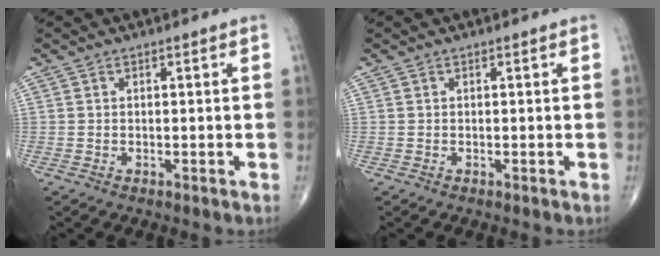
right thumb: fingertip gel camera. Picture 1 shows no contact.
{"total": 0.0}